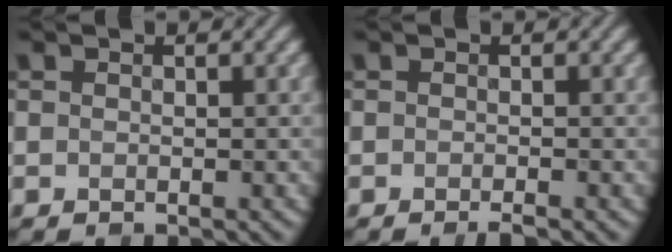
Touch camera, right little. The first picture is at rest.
{"total": 1.1, "force": [-0.7, 0.1, 0.8], "torque": [-0.012, -0.002, -0.015]}